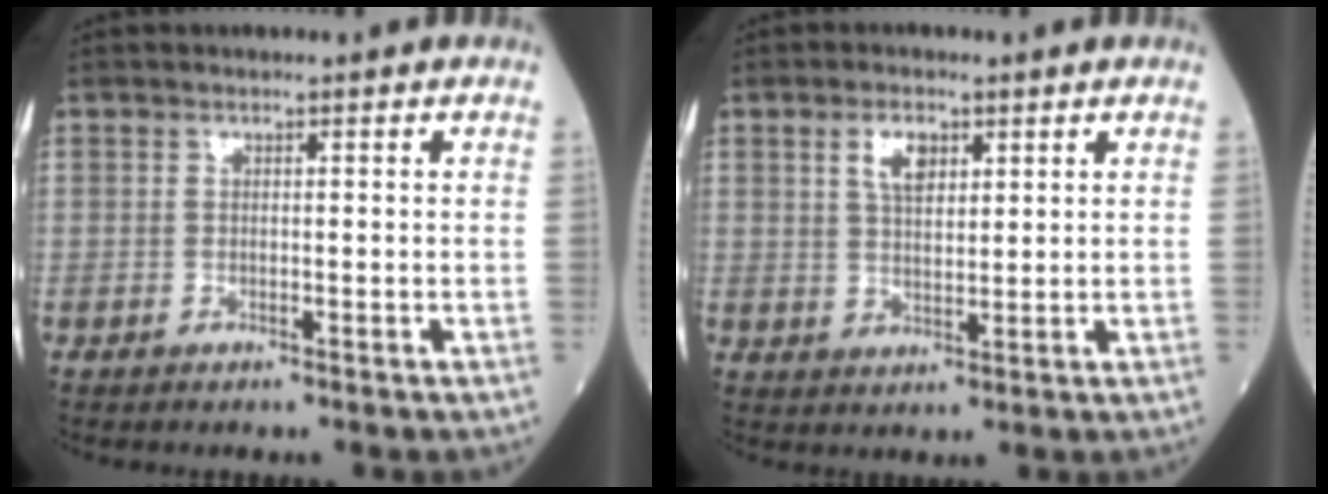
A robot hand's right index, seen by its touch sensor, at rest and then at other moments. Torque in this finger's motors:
{"motor_torque": [0.54, 0.28, 0.21, 0.08]}